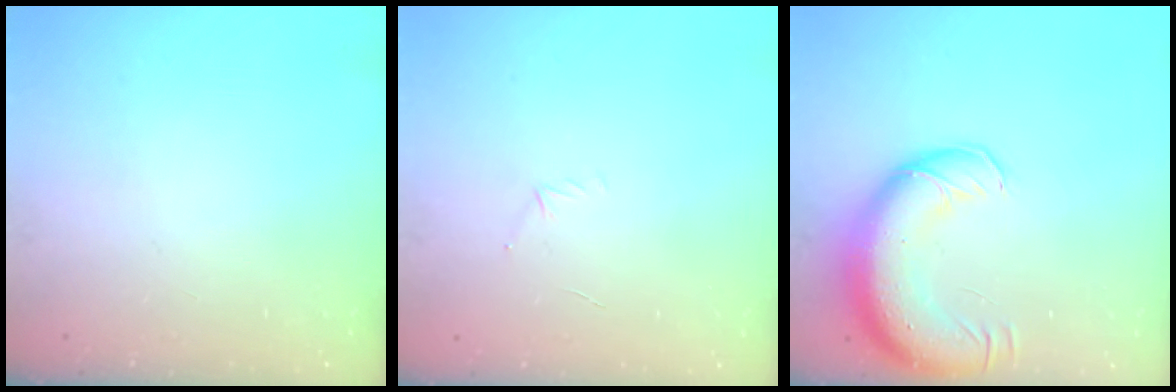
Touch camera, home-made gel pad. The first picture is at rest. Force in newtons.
{"total": 3.8, "press": 3.6, "slide": 0.9}
{"total": 16.9, "press": 16.5, "slide": 3.9}